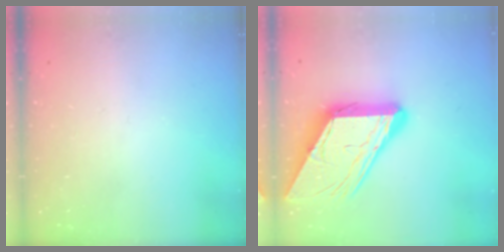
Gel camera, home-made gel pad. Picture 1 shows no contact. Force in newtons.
{"total": 23.4, "press": 23.3, "slide": 2.5}